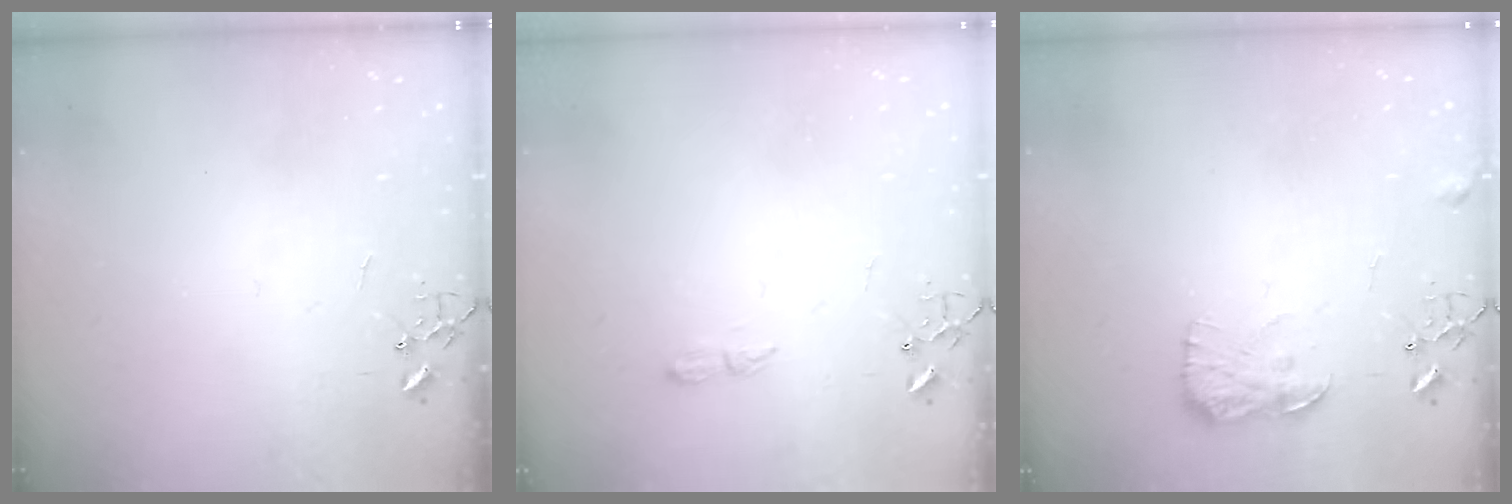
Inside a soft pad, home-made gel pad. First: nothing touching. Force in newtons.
{"total": 5.8, "press": 5.7, "slide": 0.7}
{"total": 10.7, "press": 10.7, "slide": 0.4}